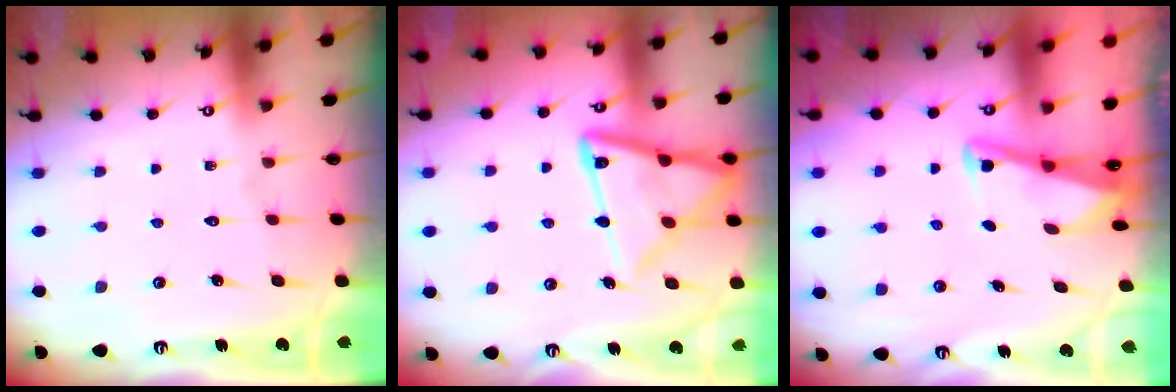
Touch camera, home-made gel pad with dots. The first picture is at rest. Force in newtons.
{"total": 17.0, "press": 16.9, "slide": 1.6}
{"total": 2.9, "press": 2.8, "slide": 0.4}